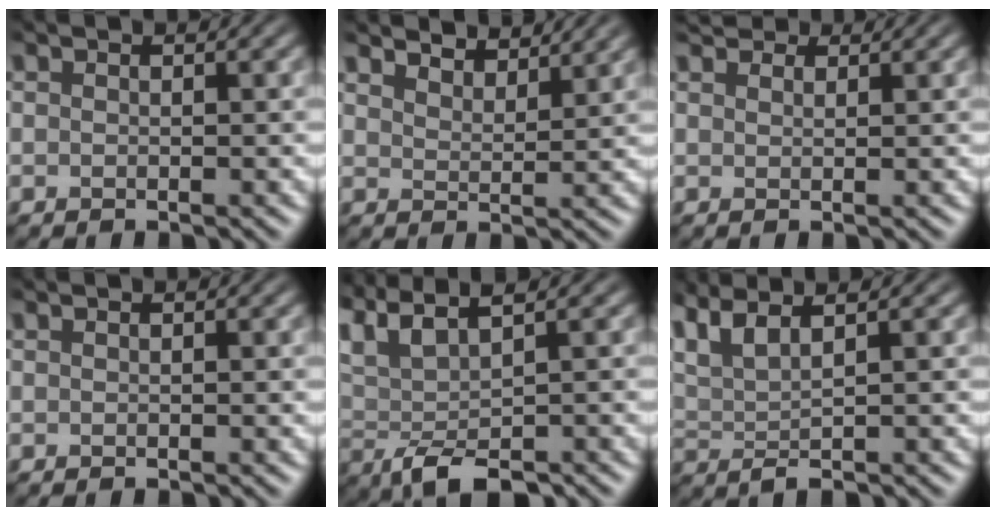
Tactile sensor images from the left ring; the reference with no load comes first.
{"total": 4.3, "force": [4.2, 0.3, 0.8], "torque": [-0.023, -0.002, 0.067]}
{"total": 2.3, "force": [2.0, 0.9, 0.7], "torque": [-0.018, 0.003, 0.031]}
{"total": 0.0}
{"total": 6.8, "force": [1.7, 2.5, 6.1], "torque": [-0.115, 0.006, 0.038]}
{"total": 3.8, "force": [2.3, 1.0, 2.9], "torque": [-0.064, 0.013, 0.051]}